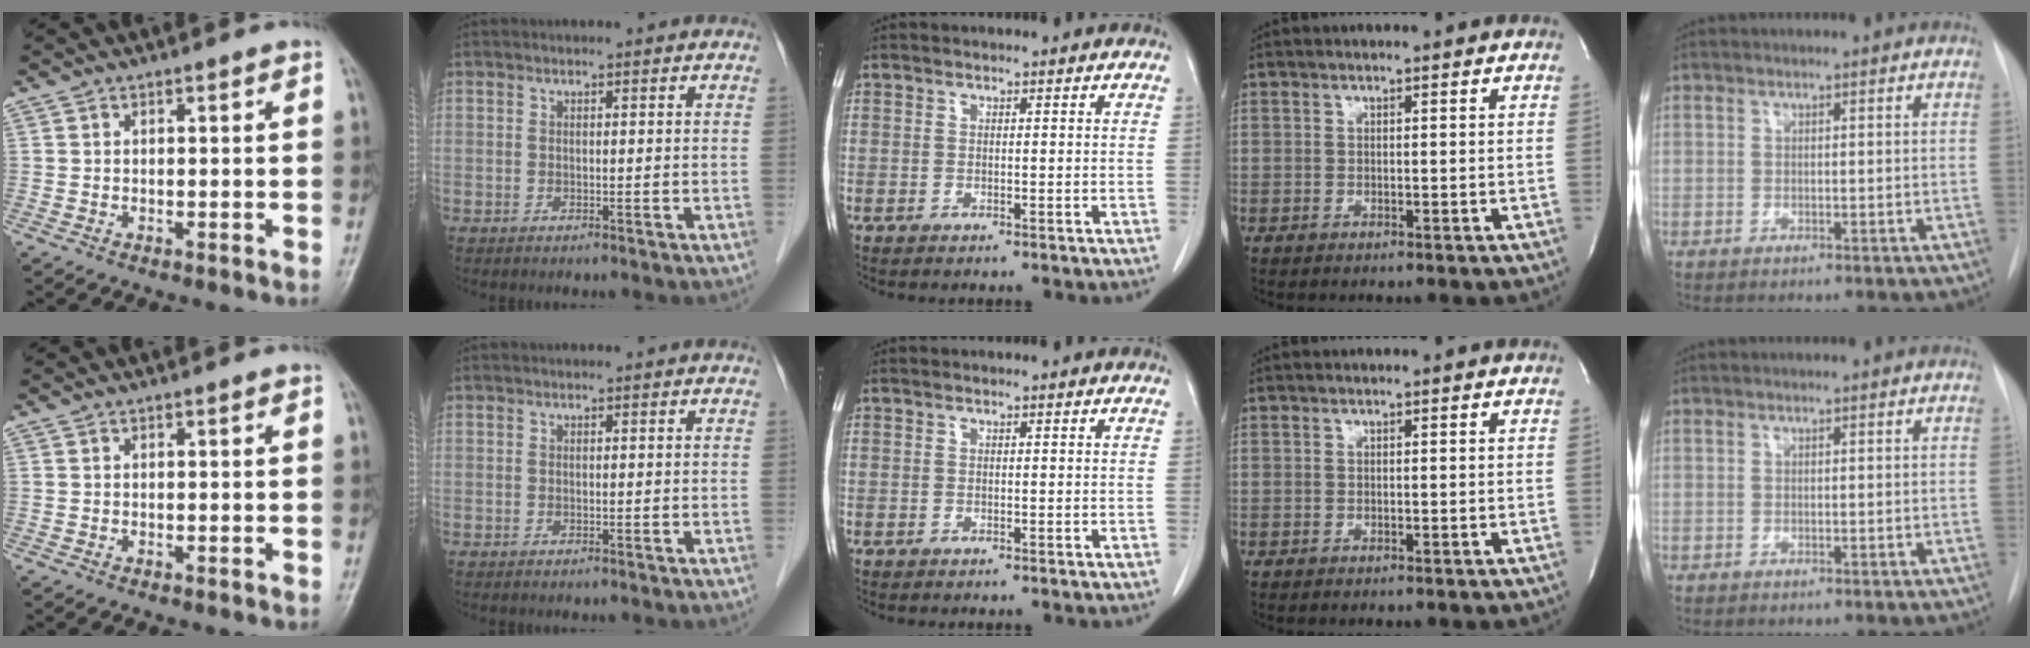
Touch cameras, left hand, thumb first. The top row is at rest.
{}